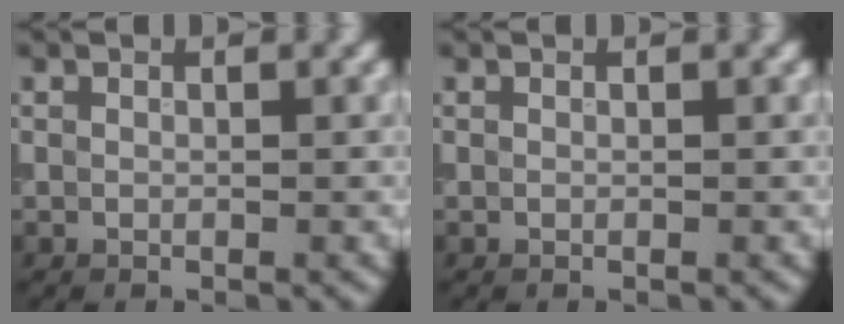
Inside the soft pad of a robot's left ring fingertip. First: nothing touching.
{"total": 0.0}